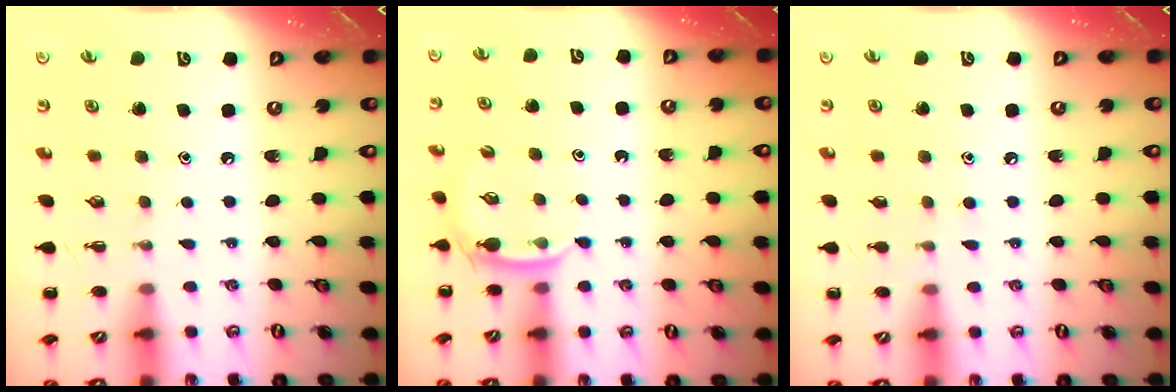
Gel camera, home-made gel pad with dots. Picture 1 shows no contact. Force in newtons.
{"total": 3.2, "press": 3.0, "slide": 1.1}
{"total": 5.7, "press": 5.3, "slide": 2.1}